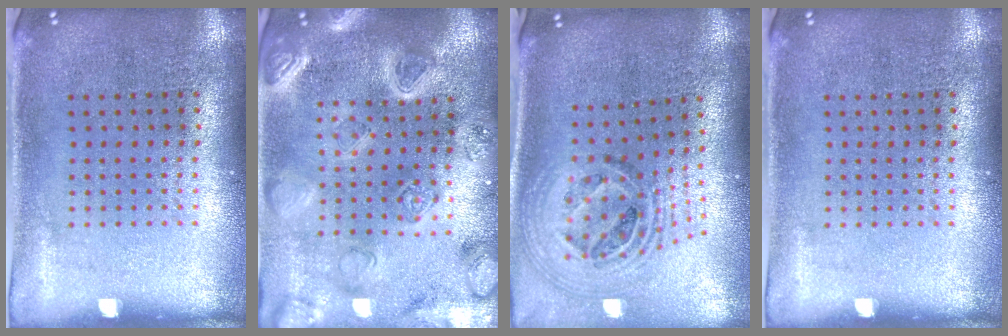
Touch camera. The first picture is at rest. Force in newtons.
{"total": 4.0, "press": 3.7, "slide": 1.7}
{"total": 1.9, "press": 1.5, "slide": 1.1}
{"total": 0.0}